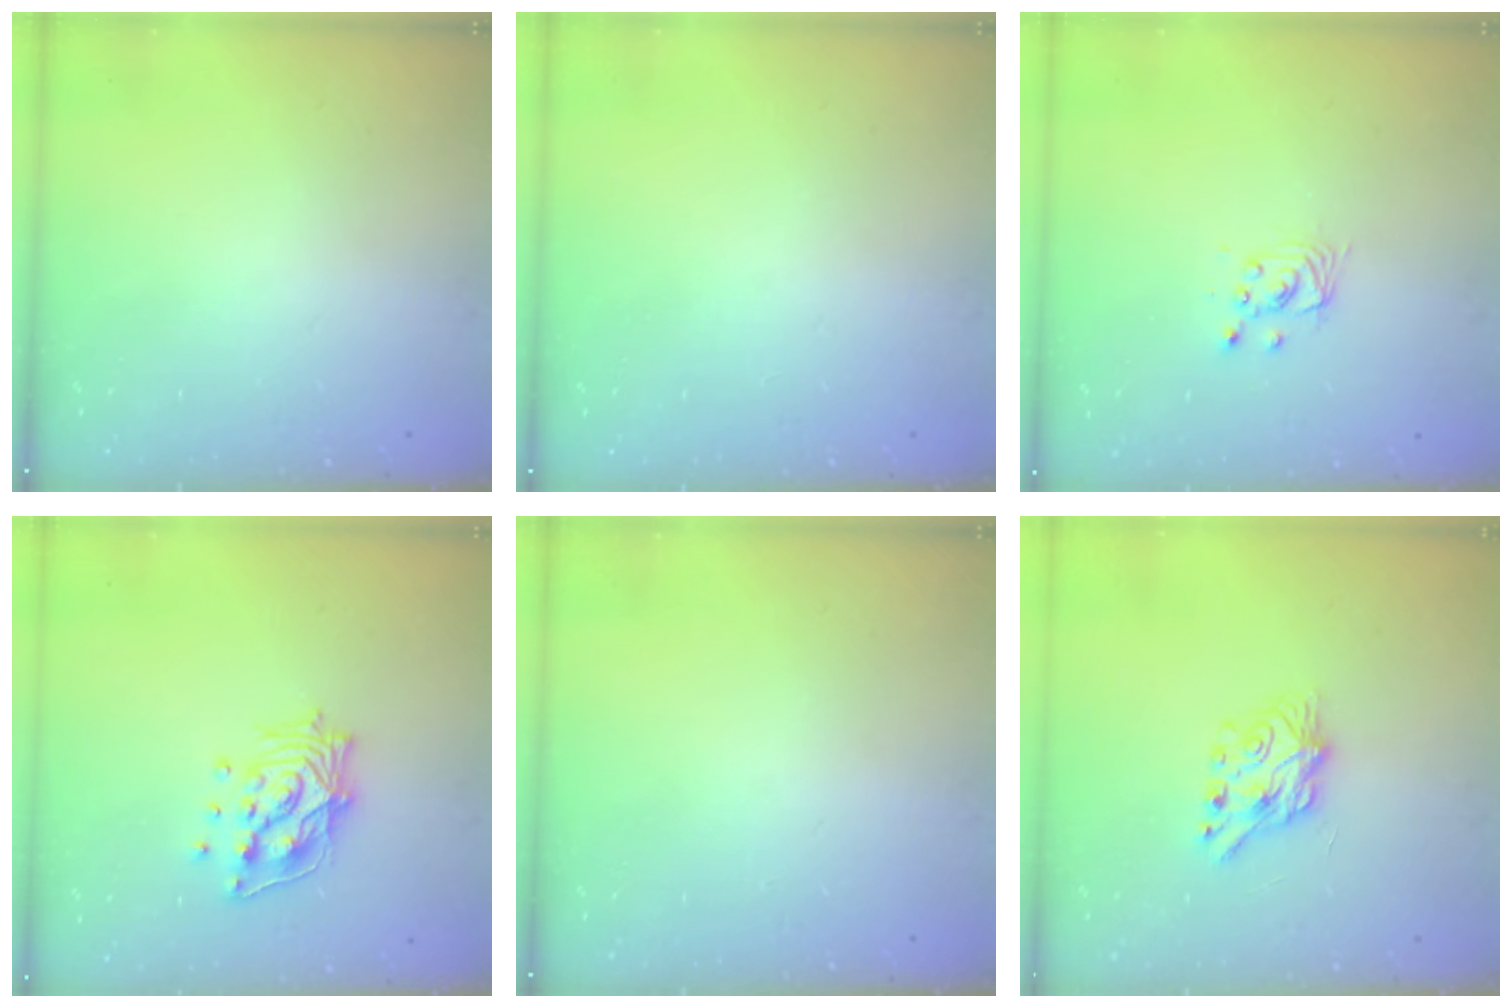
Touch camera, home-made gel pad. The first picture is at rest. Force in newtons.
{"total": 0.0}
{"total": 2.7, "press": 2.7, "slide": 0.2}
{"total": 12.7, "press": 12.6, "slide": 1.3}
{"total": 0.0}
{"total": 7.2, "press": 7.2, "slide": 0.1}